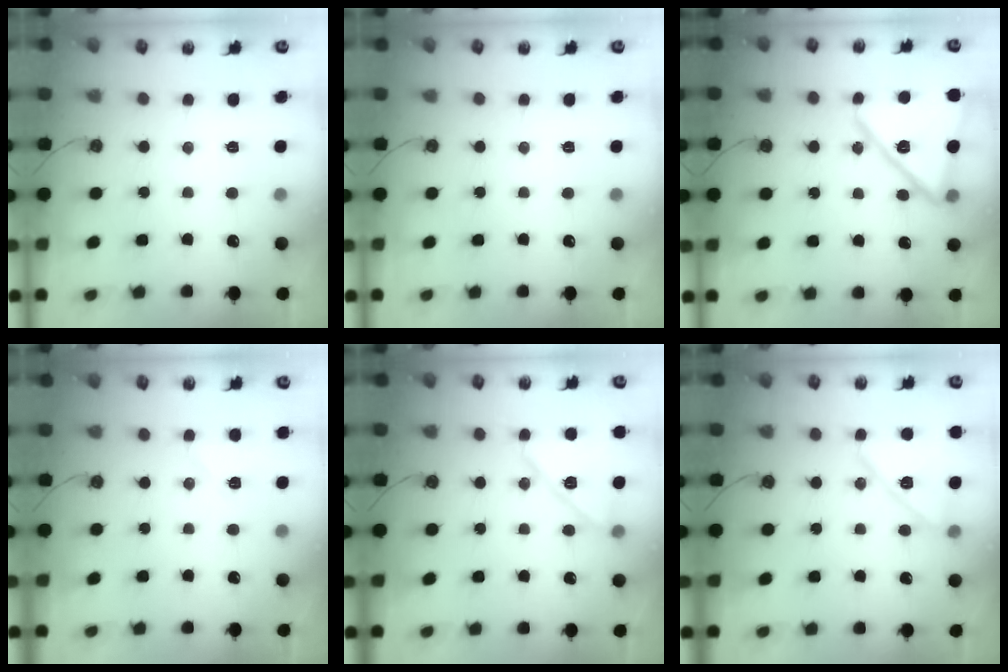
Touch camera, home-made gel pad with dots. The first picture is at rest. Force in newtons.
{"total": 0.0}
{"total": 18.4, "press": 18.3, "slide": 1.1}
{"total": 6.0, "press": 5.9, "slide": 1.4}
{"total": 13.2, "press": 13.2, "slide": 0.5}
{"total": 13.1, "press": 13.1, "slide": 0.6}